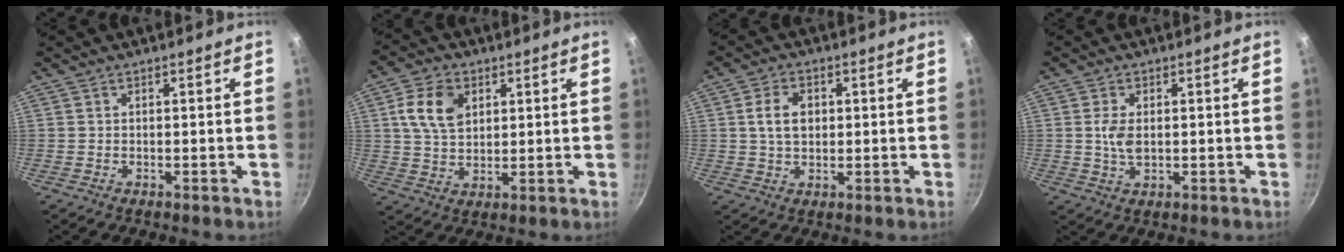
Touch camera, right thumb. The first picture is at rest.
{"total": 9.4, "force": [3.0, 6.5, 6.0], "torque": [-0.097, -0.001, 0.054]}
{"total": 6.0, "force": [0.9, 4.2, 4.2], "torque": [-0.061, 0.006, 0.016]}
{"total": 4.2, "force": [0.4, 2.5, 3.4], "torque": [-0.066, -0.004, 0.007]}